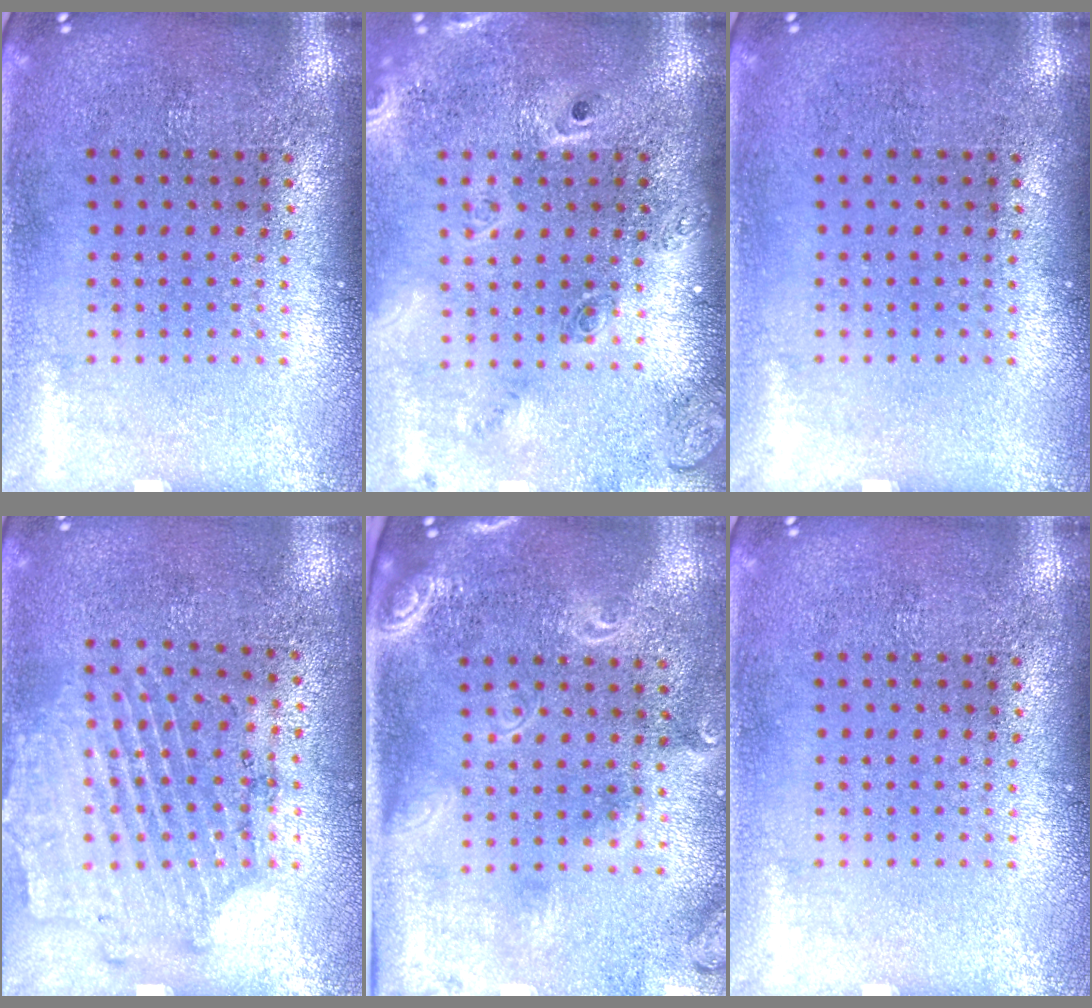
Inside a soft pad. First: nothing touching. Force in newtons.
{"total": 2.4, "press": 1.7, "slide": 1.6}
{"total": 0.0}
{"total": 1.7, "press": 1.4, "slide": 0.9}
{"total": 2.4, "press": 1.8, "slide": 1.6}
{"total": 0.0}